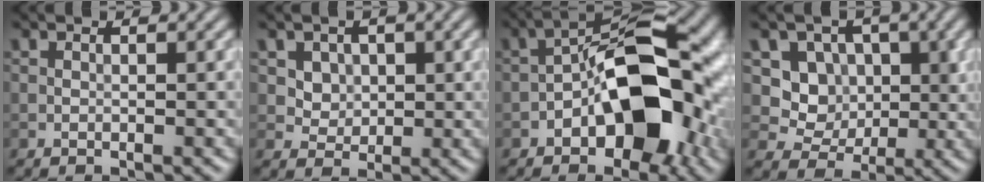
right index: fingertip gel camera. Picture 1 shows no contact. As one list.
[{"total": 3.4, "force": [1.2, 2.8, 1.6], "torque": [-0.032, -0.006, 0.033]}, {"total": 10.9, "force": [-3.1, 5.8, 8.7], "torque": [-0.119, 0.019, -0.063]}, {"total": 5.1, "force": [1.3, 4.4, 2.2], "torque": [-0.034, -0.013, 0.021]}]